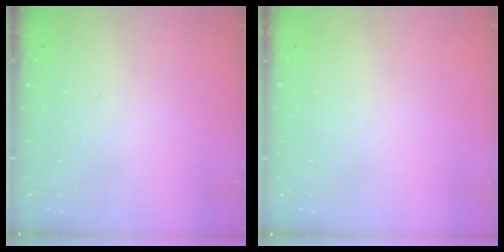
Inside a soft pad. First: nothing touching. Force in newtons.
{"total": 0.0}